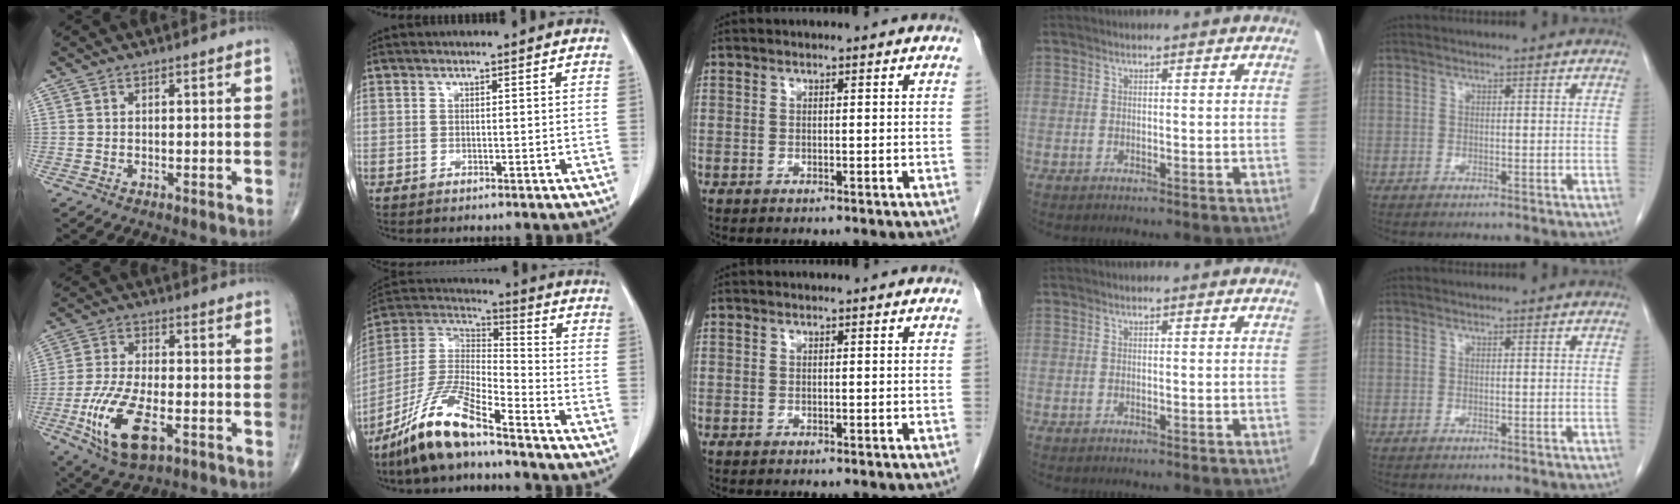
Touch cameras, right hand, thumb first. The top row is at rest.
{"thumb": {"total": 14.1, "force": [-5.1, 6.2, 11.6], "torque": [-0.237, 0.005, -0.088]}, "index": {"total": 13.1, "force": [-9.7, 2.1, 8.6], "torque": [-0.184, -0.004, -0.185]}}